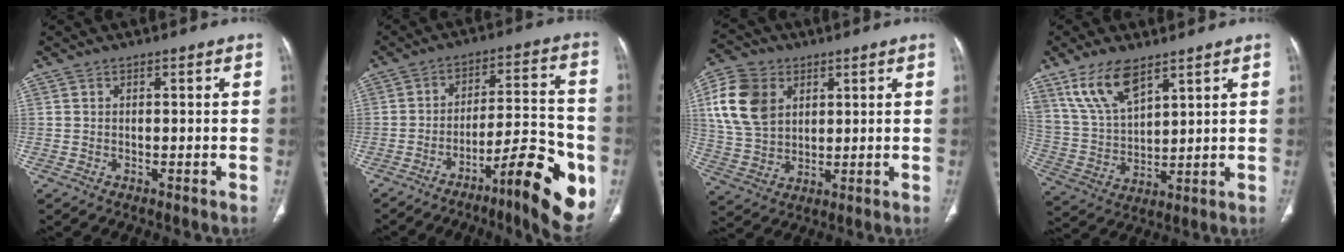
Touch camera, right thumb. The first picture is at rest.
{"total": 17.8, "force": [-7.5, 4.0, 15.6], "torque": [-0.204, 0.045, -0.104]}
{"total": 13.2, "force": [4.2, 9.8, 7.9], "torque": [-0.142, -0.002, 0.080]}
{"total": 11.6, "force": [7.6, 5.0, 7.2], "torque": [-0.133, -0.029, 0.163]}